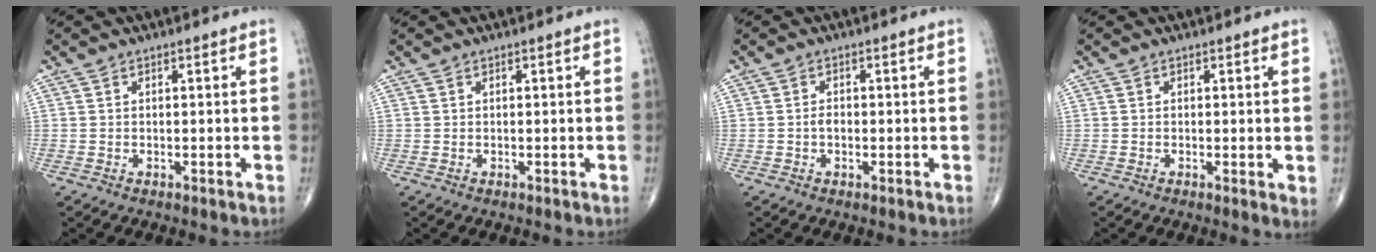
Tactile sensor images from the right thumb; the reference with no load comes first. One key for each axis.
{"total": 0.0}
{"total": 1.5, "fx": -0.4, "fy": 0.9, "fz": 1.1, "tx": -0.018, "ty": 0.002, "tz": -0.008}
{"total": 1.9, "fx": 0.0, "fy": 0.6, "fz": 1.8, "tx": -0.030, "ty": -0.008, "tz": -0.004}